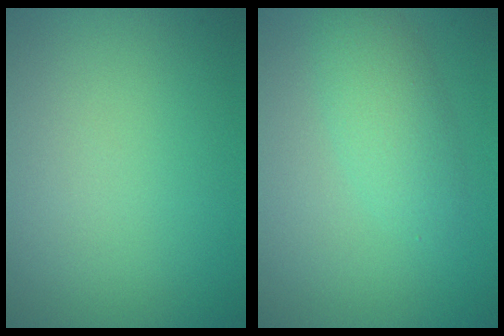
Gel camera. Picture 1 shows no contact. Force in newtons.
{"total": 2.7, "press": 2.7, "slide": 0.1}